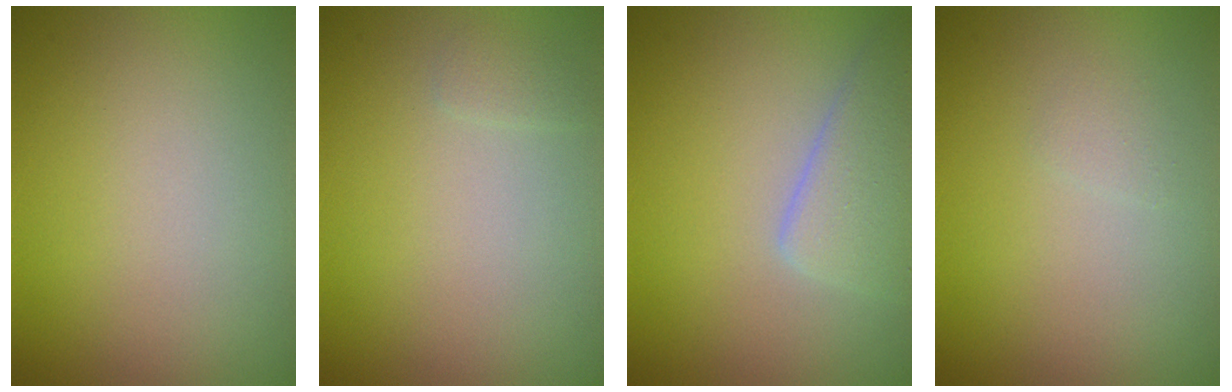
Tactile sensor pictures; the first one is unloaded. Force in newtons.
{"total": 0.6, "press": 0.6, "slide": 0.0}
{"total": 3.8, "press": 3.8, "slide": 0.2}
{"total": 0.6, "press": 0.6, "slide": 0.1}